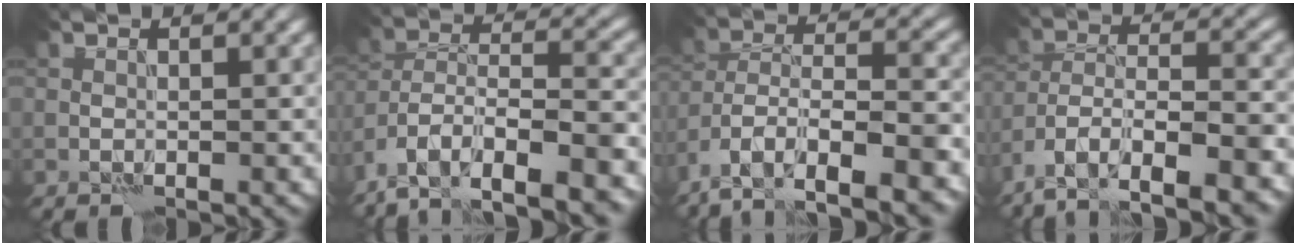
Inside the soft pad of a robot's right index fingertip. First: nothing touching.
{"total": 14.7, "force": [-11.5, 5.5, 7.4], "torque": [-0.110, 0.007, -0.150]}
{"total": 12.2, "force": [-9.1, 4.7, 6.7], "torque": [-0.105, 0.010, -0.134]}
{"total": 11.0, "force": [-8.4, 3.9, 6.0], "torque": [-0.092, 0.004, -0.132]}